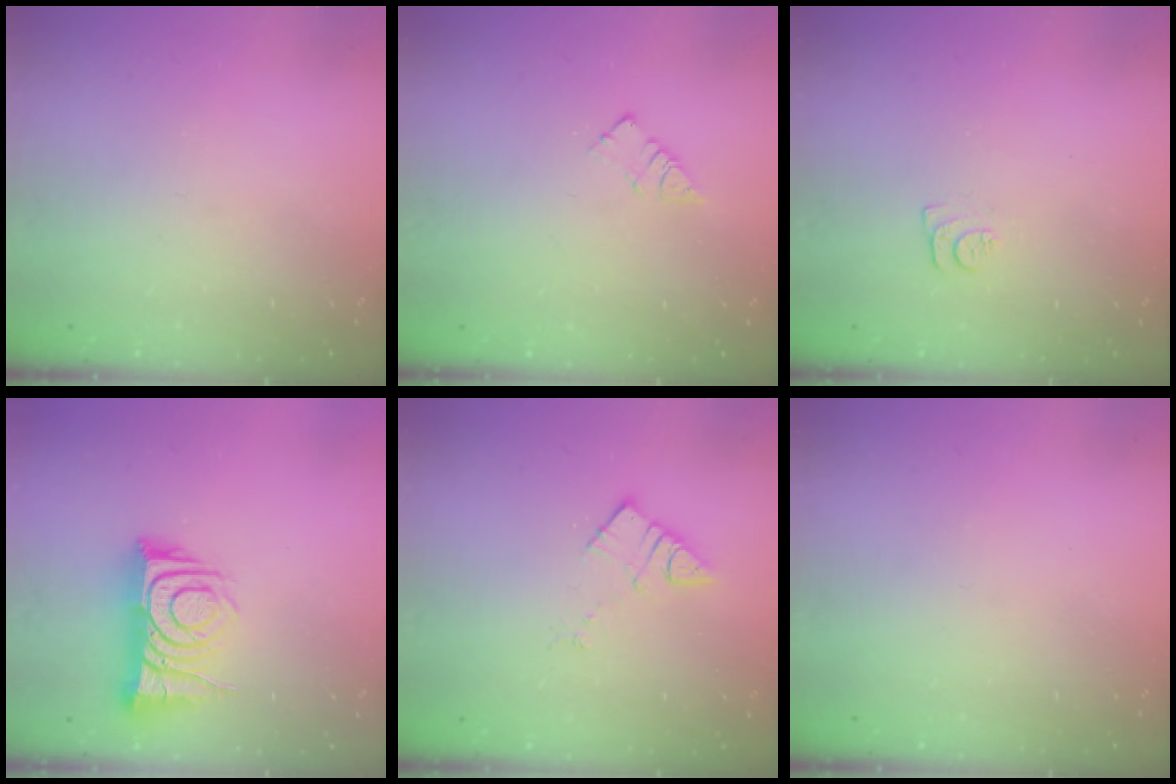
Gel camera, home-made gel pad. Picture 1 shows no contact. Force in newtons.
{"total": 3.1, "press": 3.1, "slide": 0.2}
{"total": 5.2, "press": 5.2, "slide": 0.7}
{"total": 11.3, "press": 11.2, "slide": 1.4}
{"total": 5.8, "press": 5.8, "slide": 0.0}
{"total": 0.0}